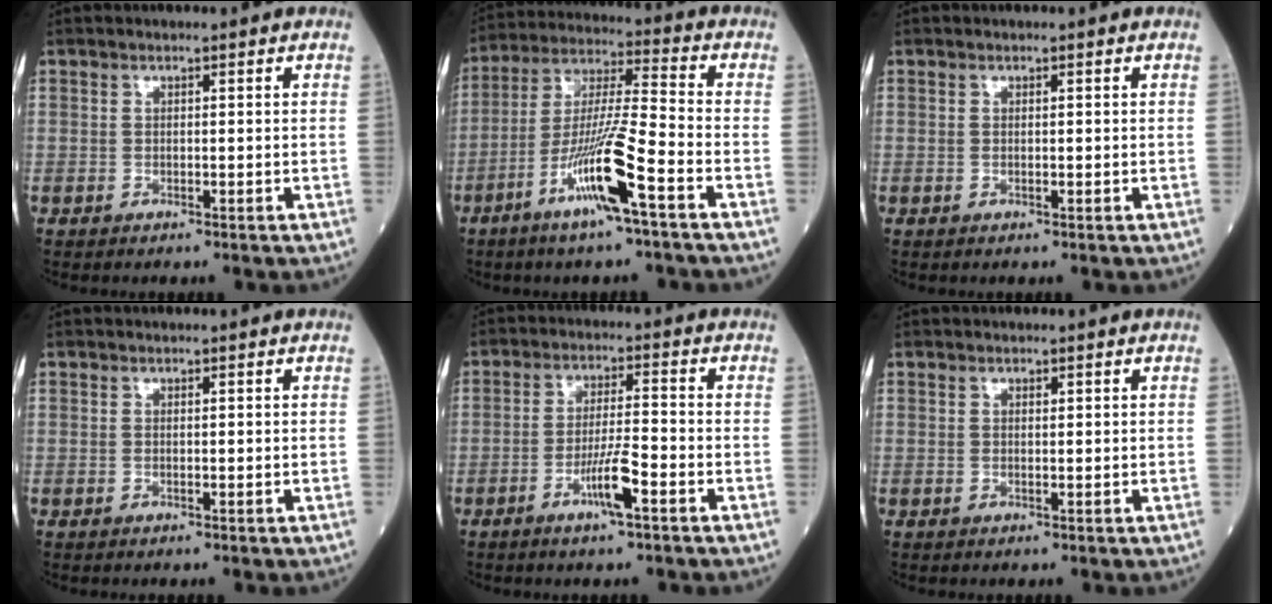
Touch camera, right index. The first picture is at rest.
{"total": 13.4, "force": [-6.4, 0.0, 11.8], "torque": [-0.238, -0.011, -0.122]}
{"total": 0.0}
{"total": 0.0}
{"total": 6.3, "force": [-3.1, 0.3, 5.4], "torque": [-0.108, -0.002, -0.057]}
{"total": 0.6, "force": [0.2, 0.2, 0.4], "torque": [-0.013, 0.000, 0.005]}